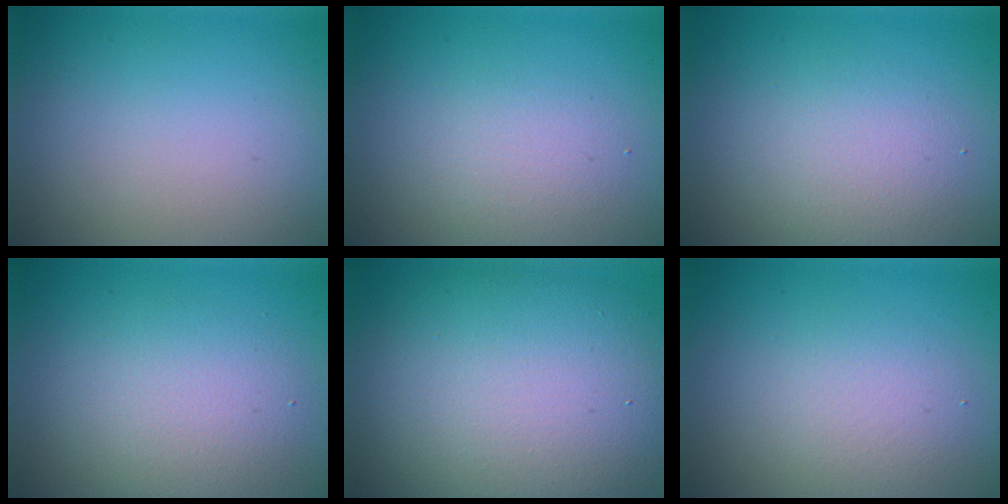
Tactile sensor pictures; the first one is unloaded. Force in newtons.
{"total": 2.4, "press": 2.4, "slide": 0.0}
{"total": 2.9, "press": 2.9, "slide": 0.2}
{"total": 4.0, "press": 4.0, "slide": 0.3}
{"total": 12.8, "press": 12.7, "slide": 0.8}
{"total": 2.9, "press": 2.9, "slide": 0.4}